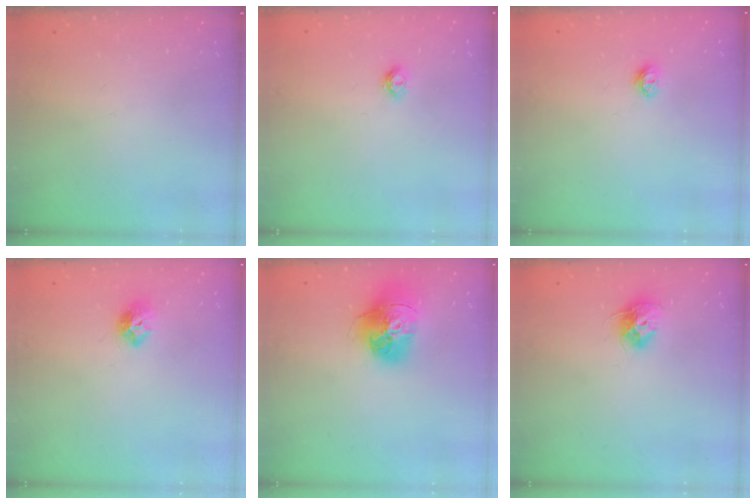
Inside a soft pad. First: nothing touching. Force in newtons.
{"total": 4.6, "press": 4.5, "slide": 0.6}
{"total": 5.8, "press": 5.8, "slide": 0.7}
{"total": 7.9, "press": 7.9, "slide": 0.4}
{"total": 17.0, "press": 16.9, "slide": 1.7}
{"total": 9.4, "press": 9.4, "slide": 0.2}